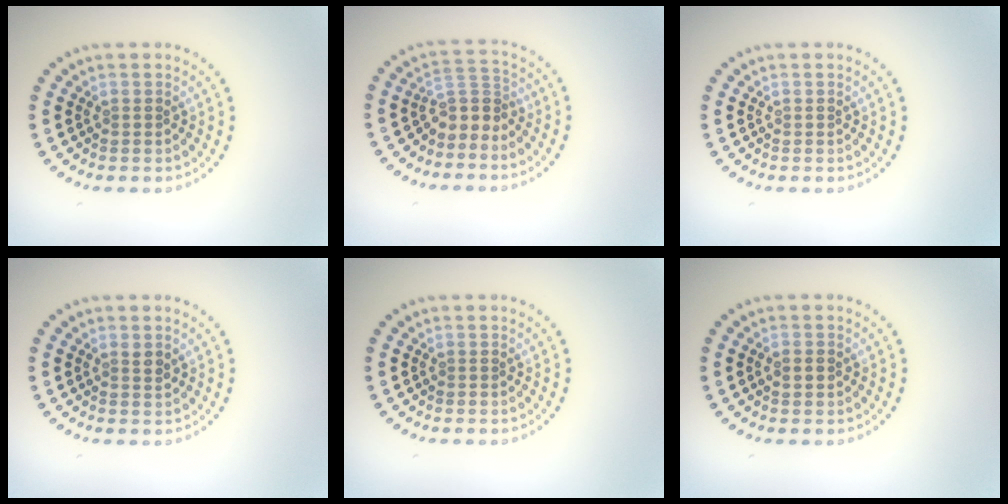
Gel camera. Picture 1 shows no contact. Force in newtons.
{"total": 2.6, "press": 1.8, "slide": 1.9}
{"total": 0.0}
{"total": 0.9, "press": 0.8, "slide": 0.5}
{"total": 0.0}
{"total": 1.4, "press": 1.4, "slide": 0.1}